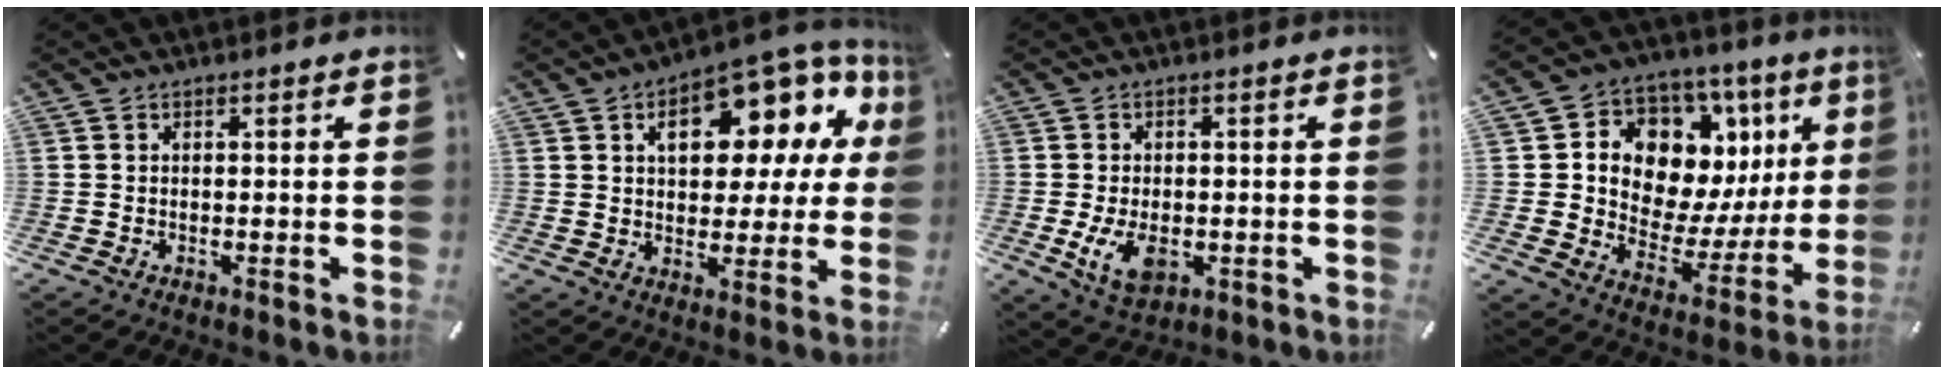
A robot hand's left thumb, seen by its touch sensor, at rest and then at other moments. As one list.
[{"total": 14.0, "force": [6.3, 8.3, 9.2], "torque": [-0.123, -0.043, 0.106]}, {"total": 7.2, "force": [-1.4, 4.7, 5.3], "torque": [-0.119, -0.006, -0.027]}, {"total": 11.1, "force": [5.8, 8.3, 4.5], "torque": [-0.067, -0.073, 0.103]}]